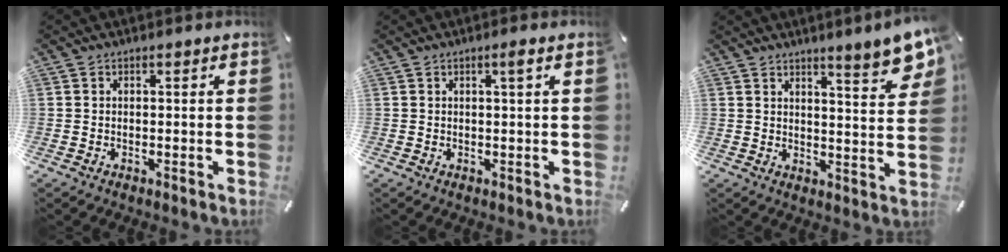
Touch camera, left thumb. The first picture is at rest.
{"total": 1.7, "force": [0.7, -0.1, 1.6], "torque": [-0.031, -0.001, 0.010]}
{"total": 7.9, "force": [6.1, 0.7, 5.0], "torque": [-0.070, -0.046, 0.100]}